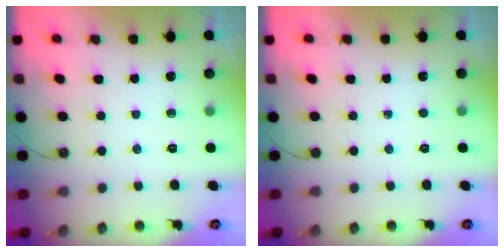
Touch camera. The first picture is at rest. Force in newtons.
{"total": 0.0}